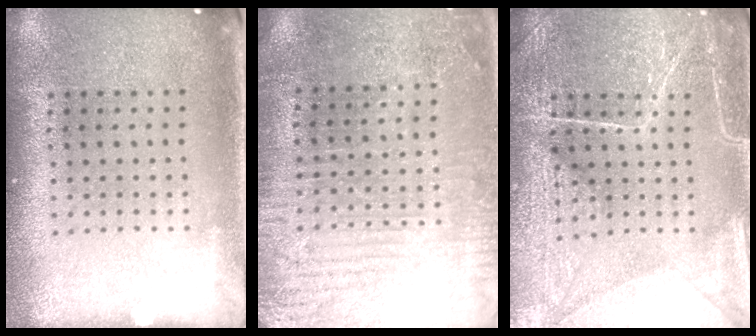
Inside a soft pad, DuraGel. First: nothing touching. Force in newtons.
{"total": 3.0, "press": 2.9, "slide": 0.7}
{"total": 4.1, "press": 4.1, "slide": 0.7}